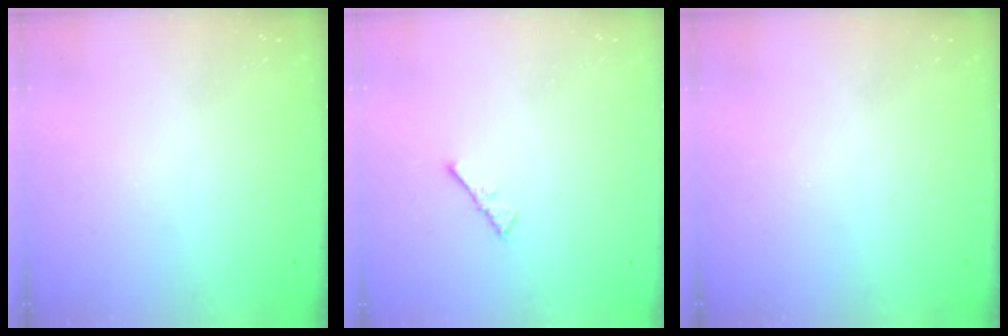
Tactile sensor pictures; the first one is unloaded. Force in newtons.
{"total": 2.2, "press": 2.1, "slide": 0.5}
{"total": 0.0}